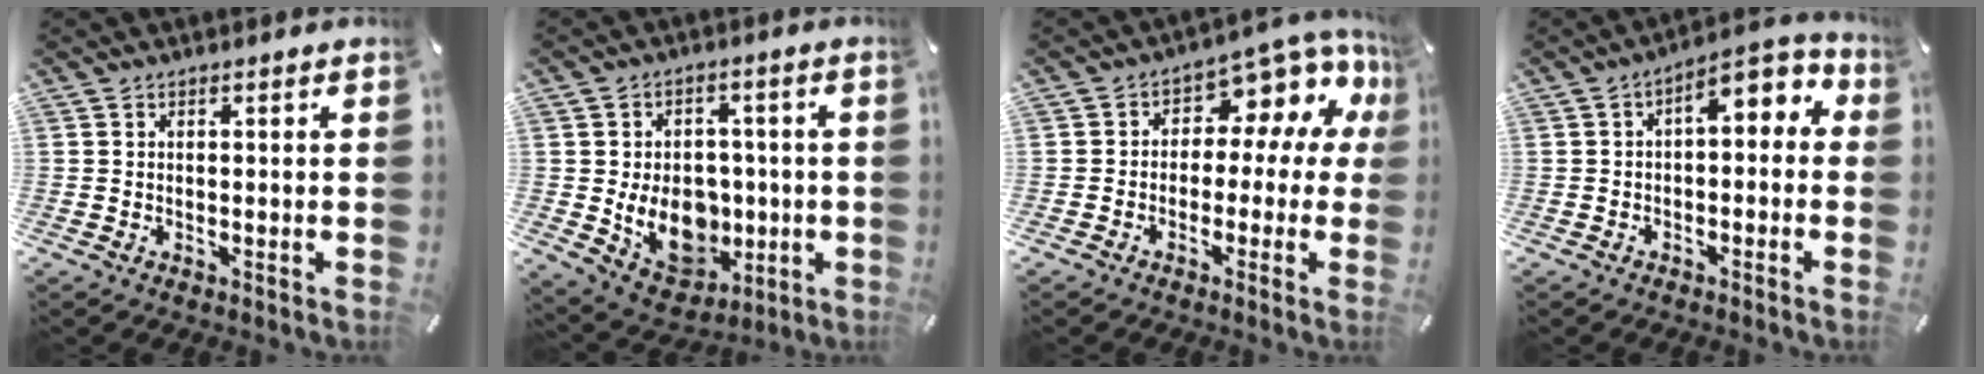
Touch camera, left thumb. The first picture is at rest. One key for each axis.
{"total": 13.6, "fx": -1.7, "fy": 10.9, "fz": 7.9, "tx": -0.141, "ty": 0.007, "tz": -0.019}
{"total": 8.3, "fx": 3.2, "fy": 5.5, "fz": 5.3, "tx": -0.074, "ty": -0.030, "tz": 0.056}
{"total": 6.4, "fx": 1.1, "fy": 3.7, "fz": 5.1, "tx": -0.070, "ty": -0.009, "tz": 0.011}